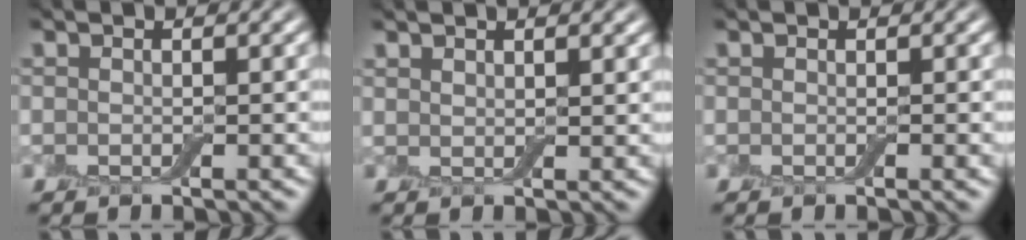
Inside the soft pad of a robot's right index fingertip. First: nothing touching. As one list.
[{"total": 1.0, "force": [1.0, 0.2, 0.3], "torque": [-0.008, 0.001, 0.022]}, {"total": 0.0}]